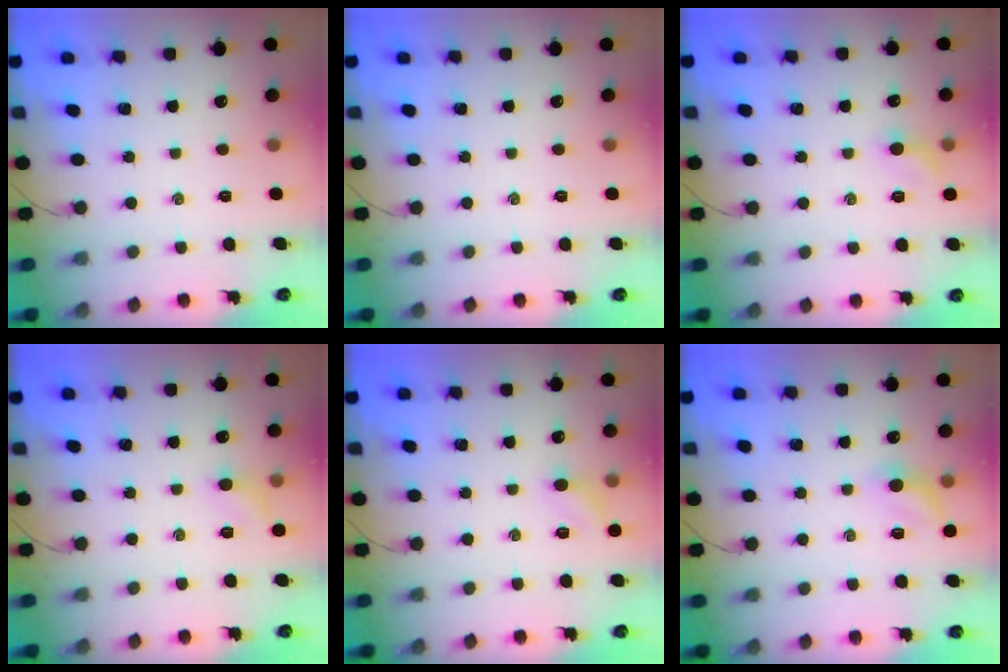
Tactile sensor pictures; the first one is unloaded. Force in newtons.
{"total": 0.0}
{"total": 4.9, "press": 4.6, "slide": 1.6}
{"total": 5.7, "press": 5.5, "slide": 1.7}
{"total": 5.7, "press": 5.4, "slide": 1.8}
{"total": 5.0, "press": 4.8, "slide": 1.3}